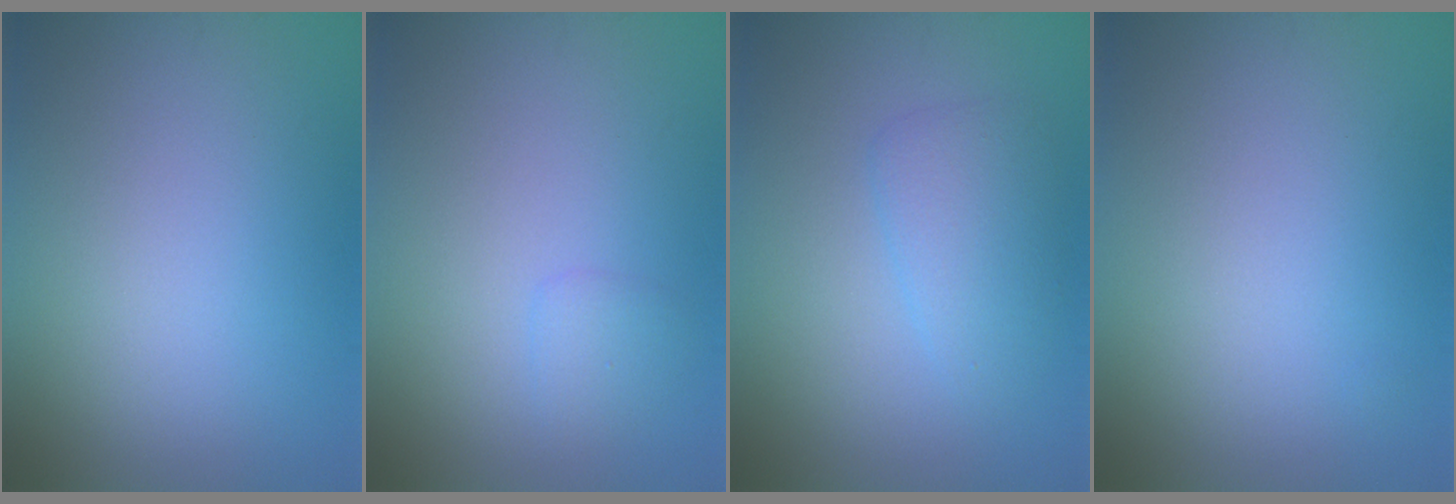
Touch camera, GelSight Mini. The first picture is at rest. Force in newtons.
{"total": 1.0, "press": 1.0, "slide": 0.1}
{"total": 2.6, "press": 2.6, "slide": 0.1}
{"total": 0.0}